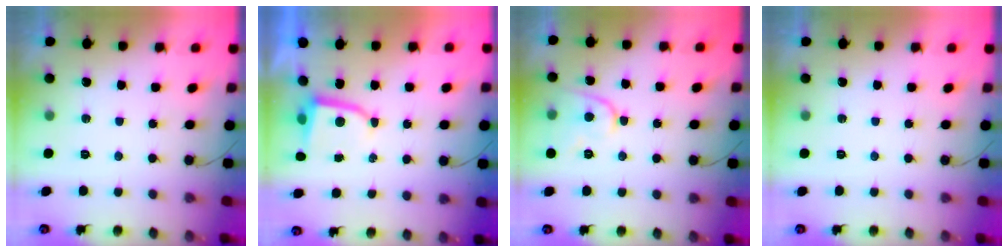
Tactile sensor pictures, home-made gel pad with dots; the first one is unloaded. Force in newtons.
{"total": 3.5, "press": 3.5, "slide": 0.4}
{"total": 8.4, "press": 8.3, "slide": 0.7}
{"total": 0.0}